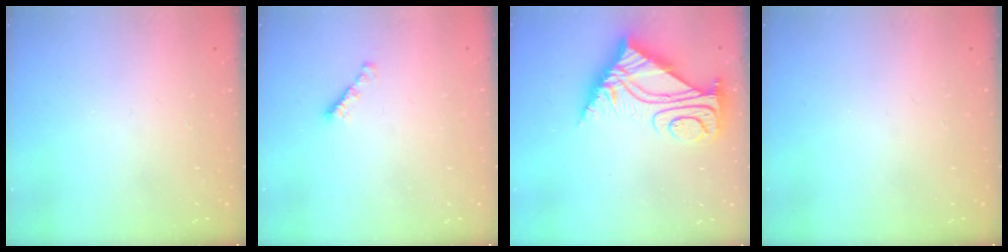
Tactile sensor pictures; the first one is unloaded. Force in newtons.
{"total": 2.4, "press": 2.4, "slide": 0.4}
{"total": 9.9, "press": 9.8, "slide": 1.0}
{"total": 0.0}